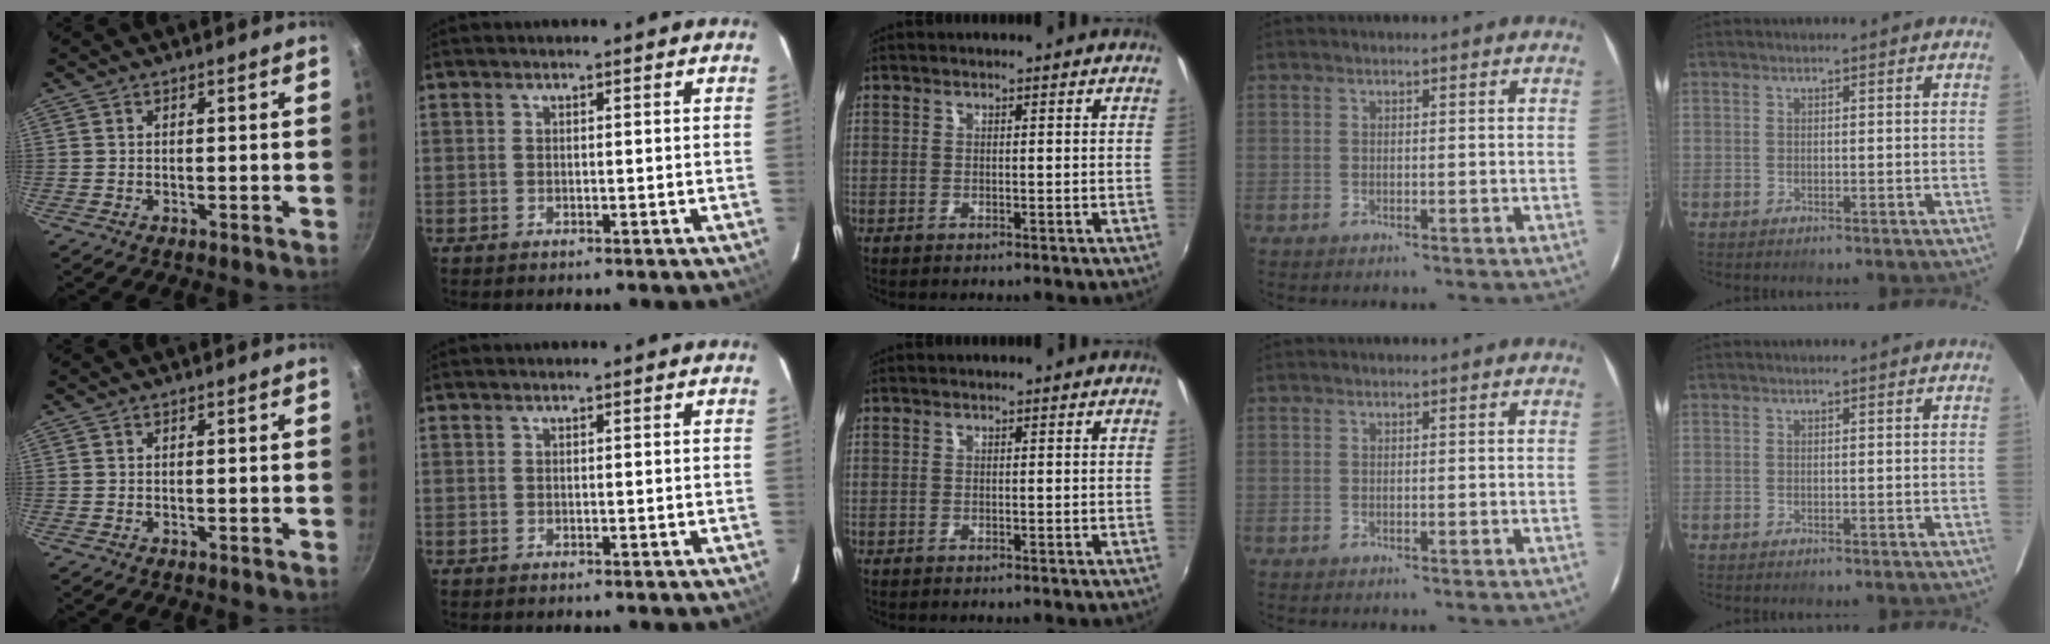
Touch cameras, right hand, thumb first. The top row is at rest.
{}